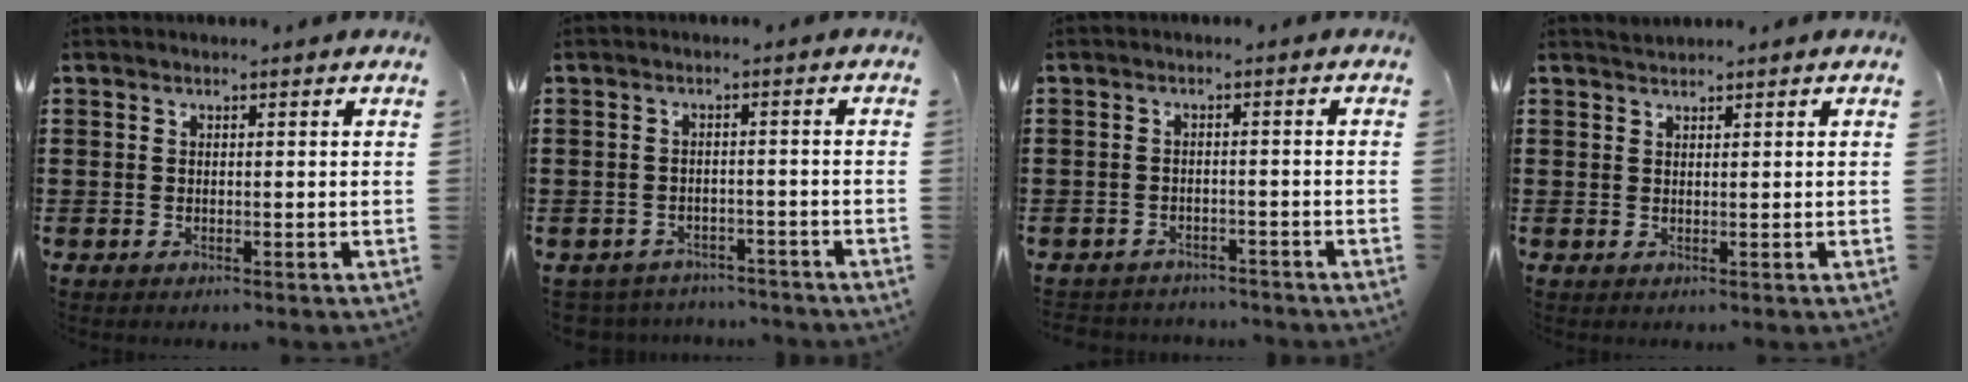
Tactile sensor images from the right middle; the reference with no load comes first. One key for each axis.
{"total": 2.5, "fx": -2.4, "fy": 0.4, "fz": -0.3, "tx": -0.003, "ty": 0.002, "tz": -0.055}
{"total": 2.2, "fx": -2.1, "fy": 0.4, "fz": -0.2, "tx": -0.004, "ty": -0.001, "tz": -0.049}
{"total": 1.2, "fx": 1.2, "fy": 0.0, "fz": 0.0, "tx": -0.003, "ty": -0.001, "tz": 0.023}